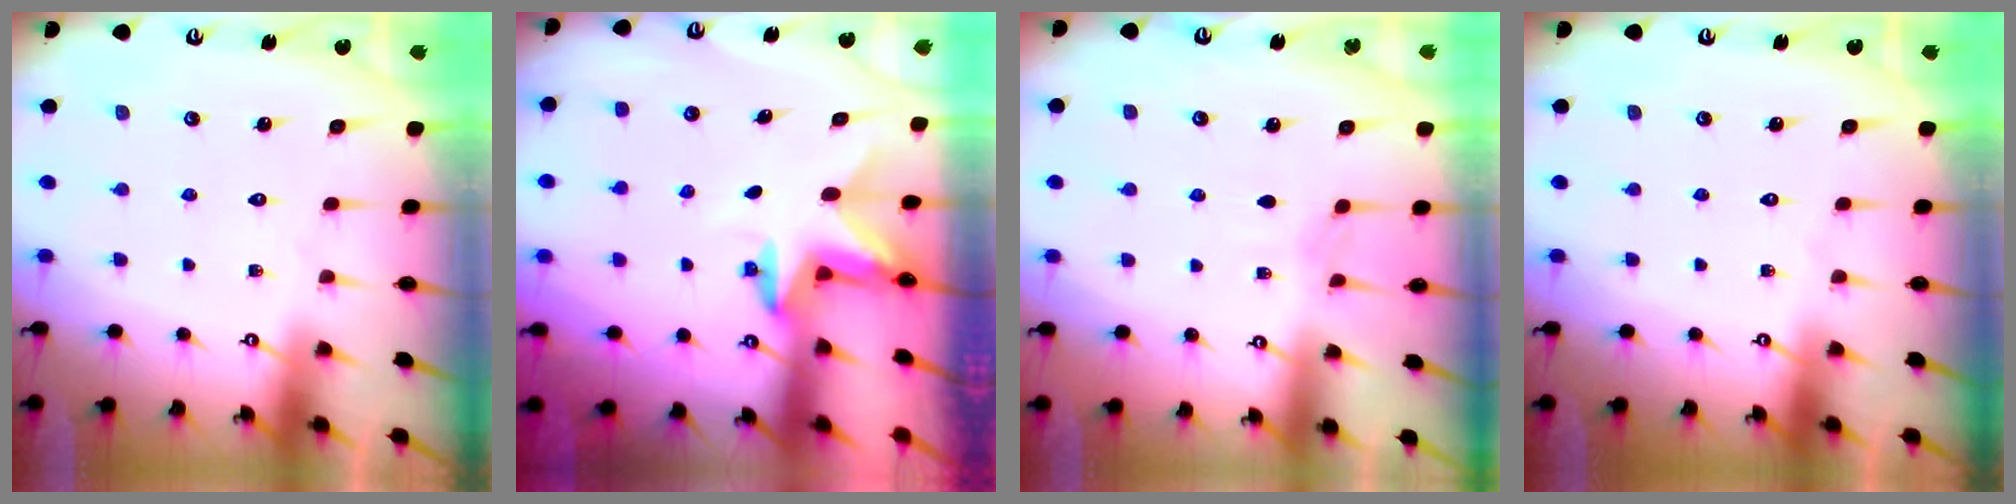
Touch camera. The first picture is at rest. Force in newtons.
{"total": 2.4, "press": 2.4, "slide": 0.4}
{"total": 2.6, "press": 2.6, "slide": 0.4}
{"total": 0.0}